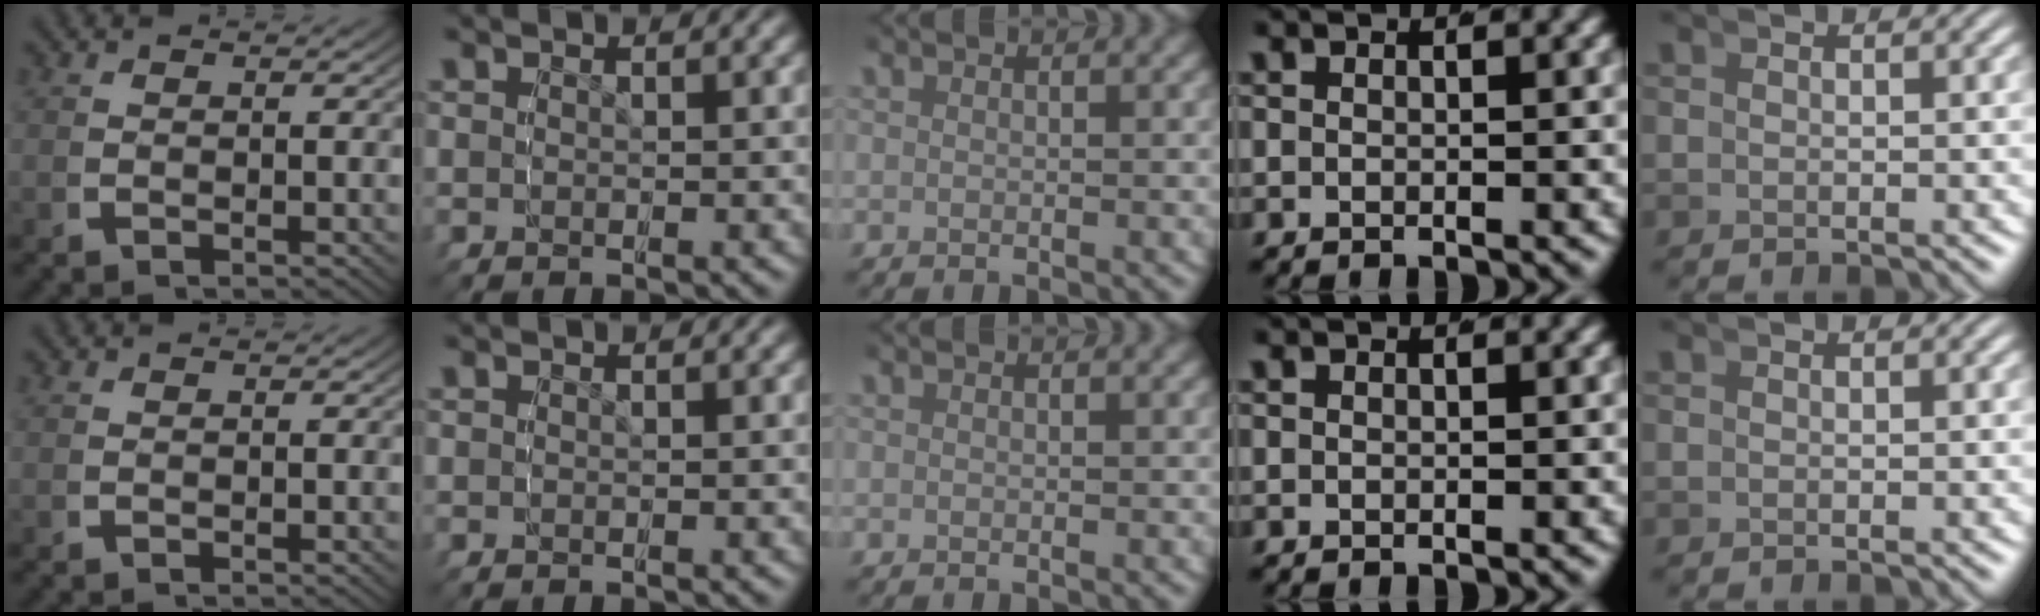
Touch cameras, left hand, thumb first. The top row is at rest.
{}